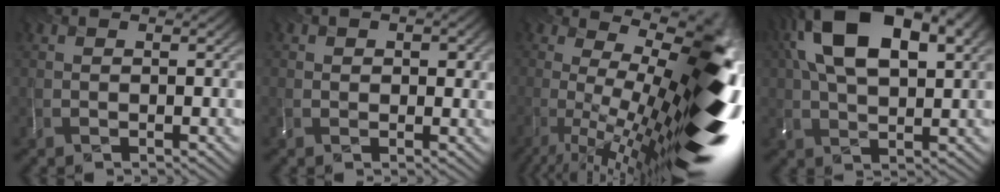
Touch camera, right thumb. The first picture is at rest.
{"total": 1.9, "force": [0.5, 1.4, 1.1], "torque": [-0.007, -0.006, 0.016]}
{"total": 19.0, "force": [-0.5, 5.7, 18.1], "torque": [-0.222, -0.005, -0.006]}
{"total": 16.7, "force": [6.3, 8.8, 12.8], "torque": [-0.238, 0.028, 0.103]}